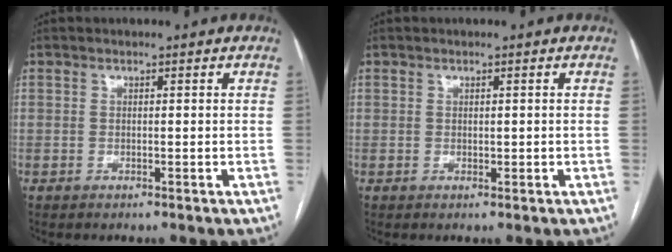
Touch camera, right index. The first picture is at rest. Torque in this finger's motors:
{"motor_torque": [-0.32, 0.80, -0.01, 0.01]}